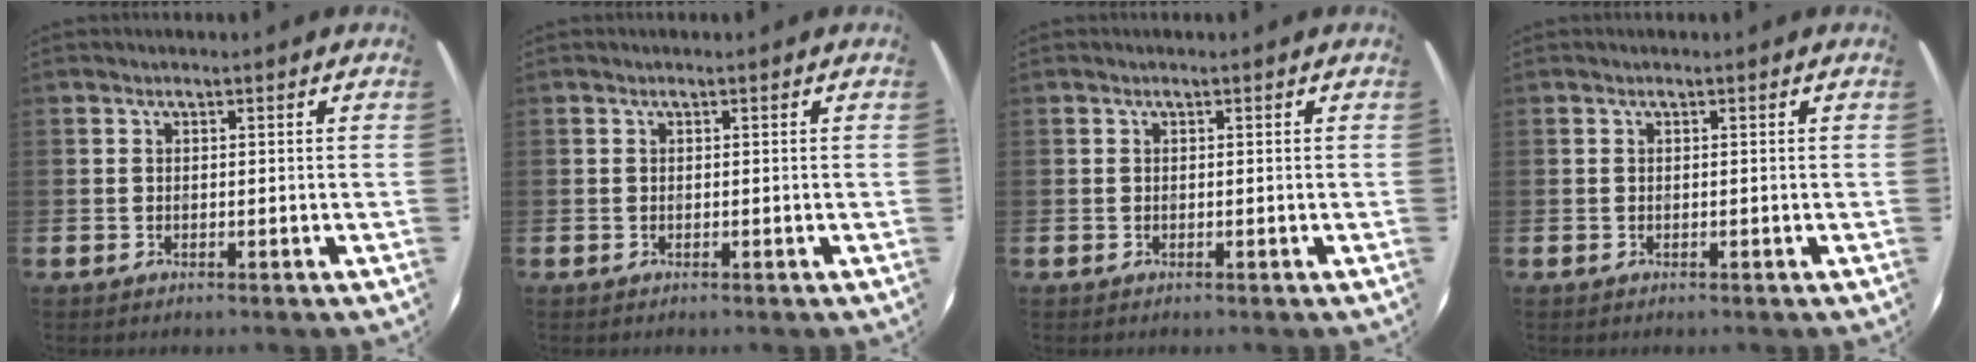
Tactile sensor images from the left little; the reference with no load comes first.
{"total": 0.0}
{"total": 0.0}
{"total": 0.0}